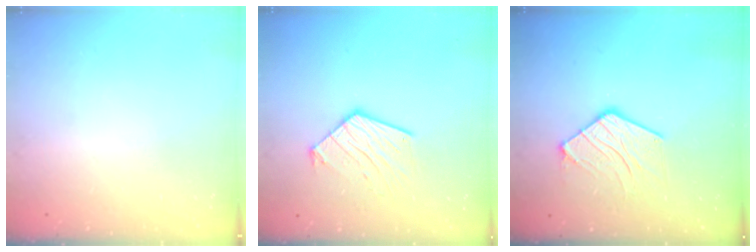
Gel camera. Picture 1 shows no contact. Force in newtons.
{"total": 12.4, "press": 12.4, "slide": 0.5}
{"total": 11.9, "press": 11.8, "slide": 0.9}